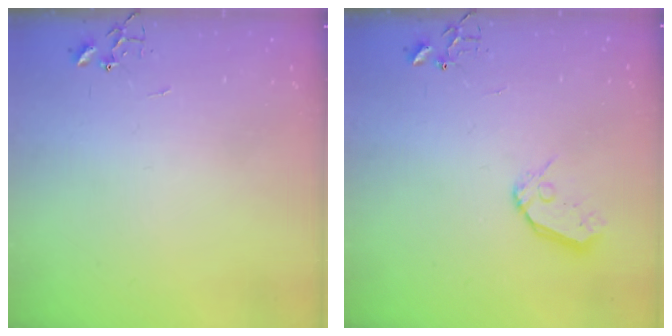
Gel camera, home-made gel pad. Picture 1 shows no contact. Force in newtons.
{"total": 8.6, "press": 8.6, "slide": 0.7}